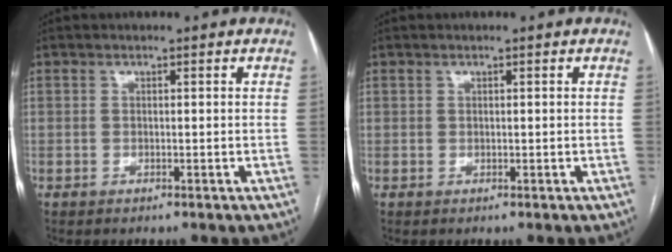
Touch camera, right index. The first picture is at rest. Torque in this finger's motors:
{"motor_torque": [0.00, 0.00, 0.00, 0.00]}